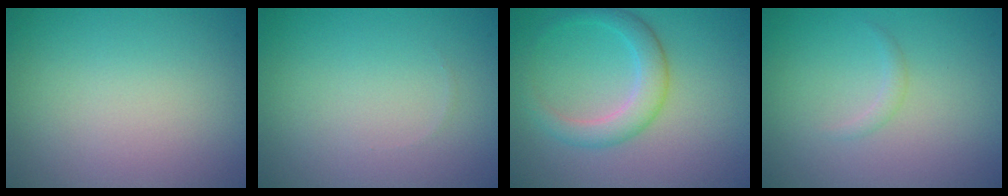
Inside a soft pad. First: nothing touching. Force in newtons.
{"total": 0.0}
{"total": 3.3, "press": 3.3, "slide": 0.1}
{"total": 0.8, "press": 0.8, "slide": 0.1}